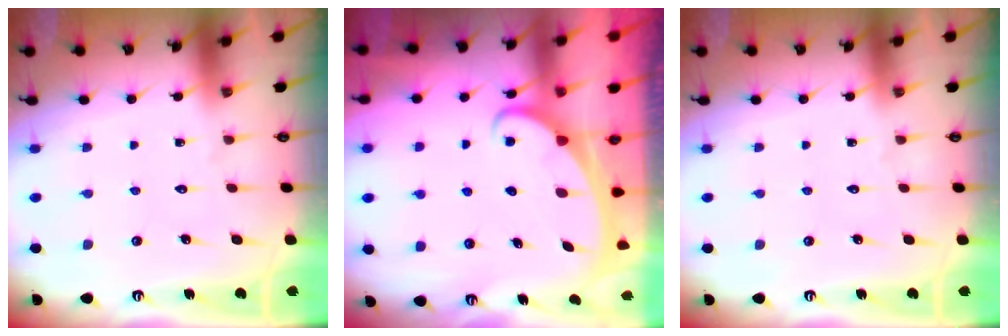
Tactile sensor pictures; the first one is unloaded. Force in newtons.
{"total": 2.3, "press": 2.3, "slide": 0.3}
{"total": 0.0}